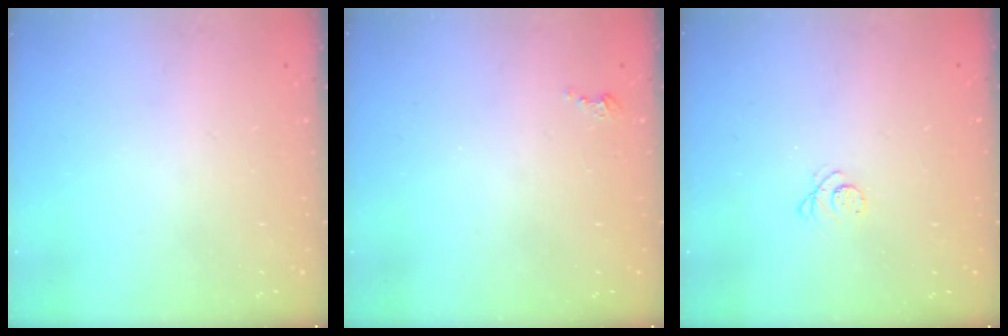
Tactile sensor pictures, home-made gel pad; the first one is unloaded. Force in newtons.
{"total": 2.3, "press": 2.3, "slide": 0.3}
{"total": 2.6, "press": 2.6, "slide": 0.3}